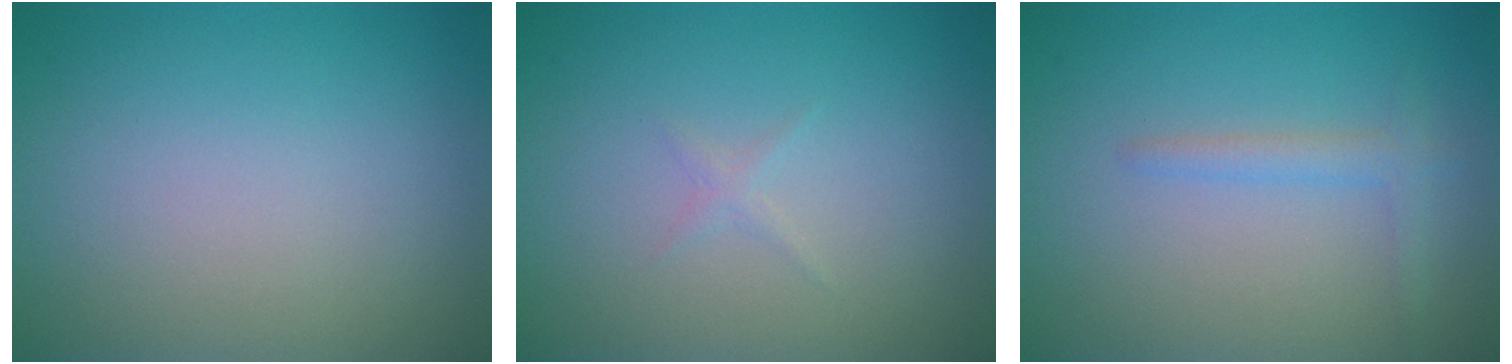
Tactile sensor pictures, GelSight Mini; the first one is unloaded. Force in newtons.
{"total": 0.5, "press": 0.5, "slide": 0.0}
{"total": 1.4, "press": 1.4, "slide": 0.2}